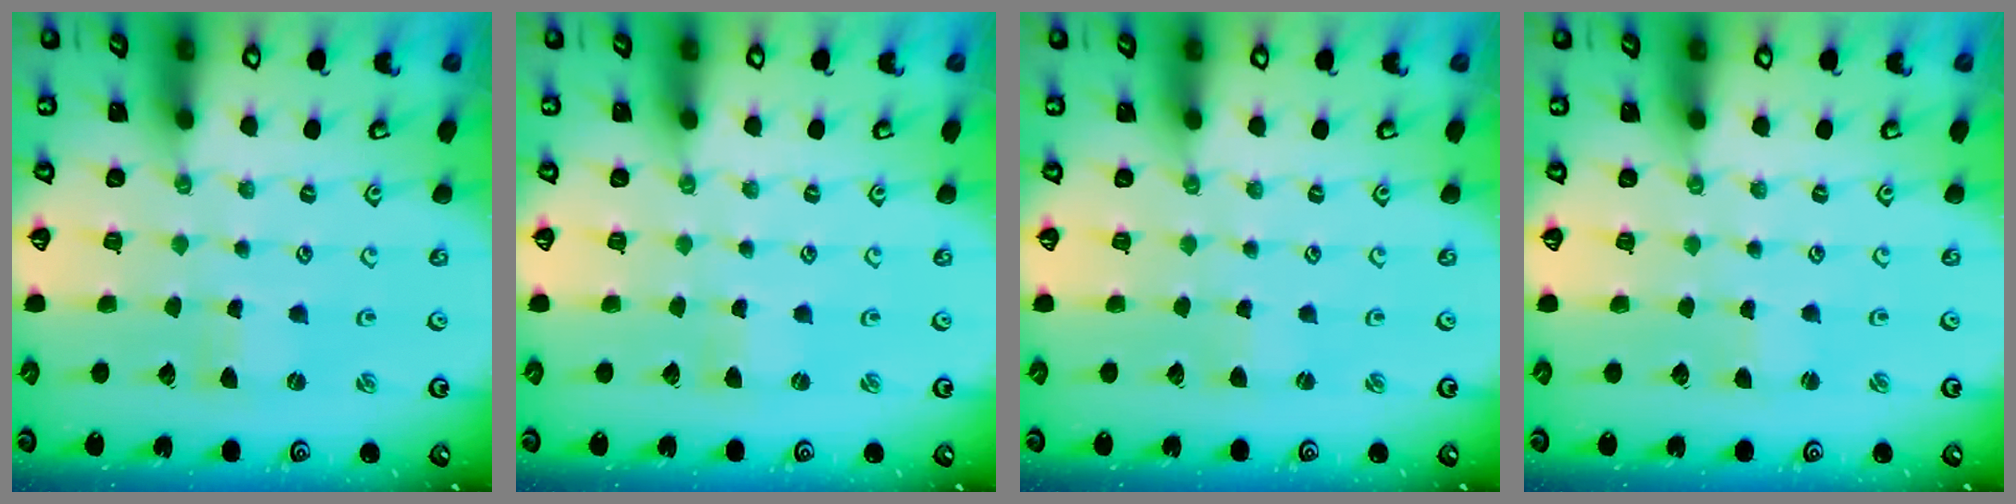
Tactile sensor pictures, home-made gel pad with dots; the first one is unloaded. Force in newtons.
{"total": 0.0}
{"total": 0.6, "press": 0.6, "slide": 0.1}
{"total": 0.0}